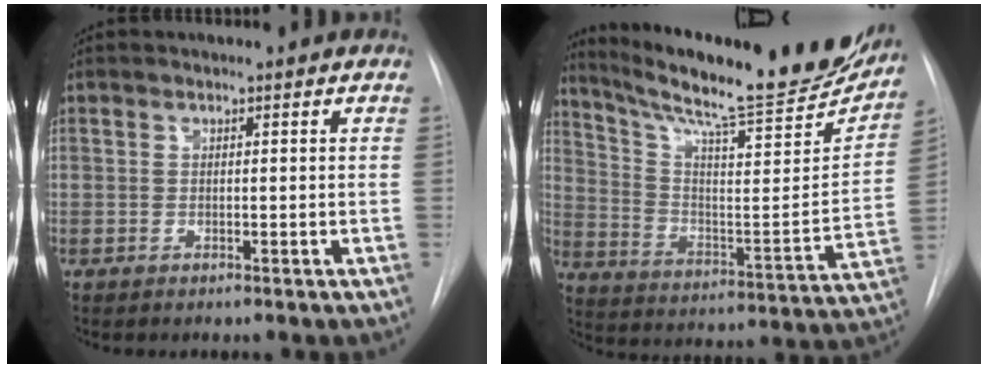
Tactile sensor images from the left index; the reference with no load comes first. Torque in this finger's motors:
{"motor_torque": [0.00, -0.58, 0.43, 0.13]}